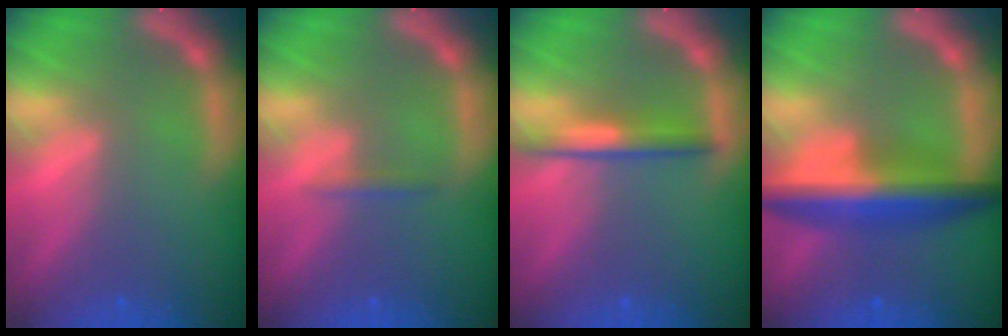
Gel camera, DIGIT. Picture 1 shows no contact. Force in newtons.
{"total": 0.9}
{"total": 3.0}
{"total": 7.4}